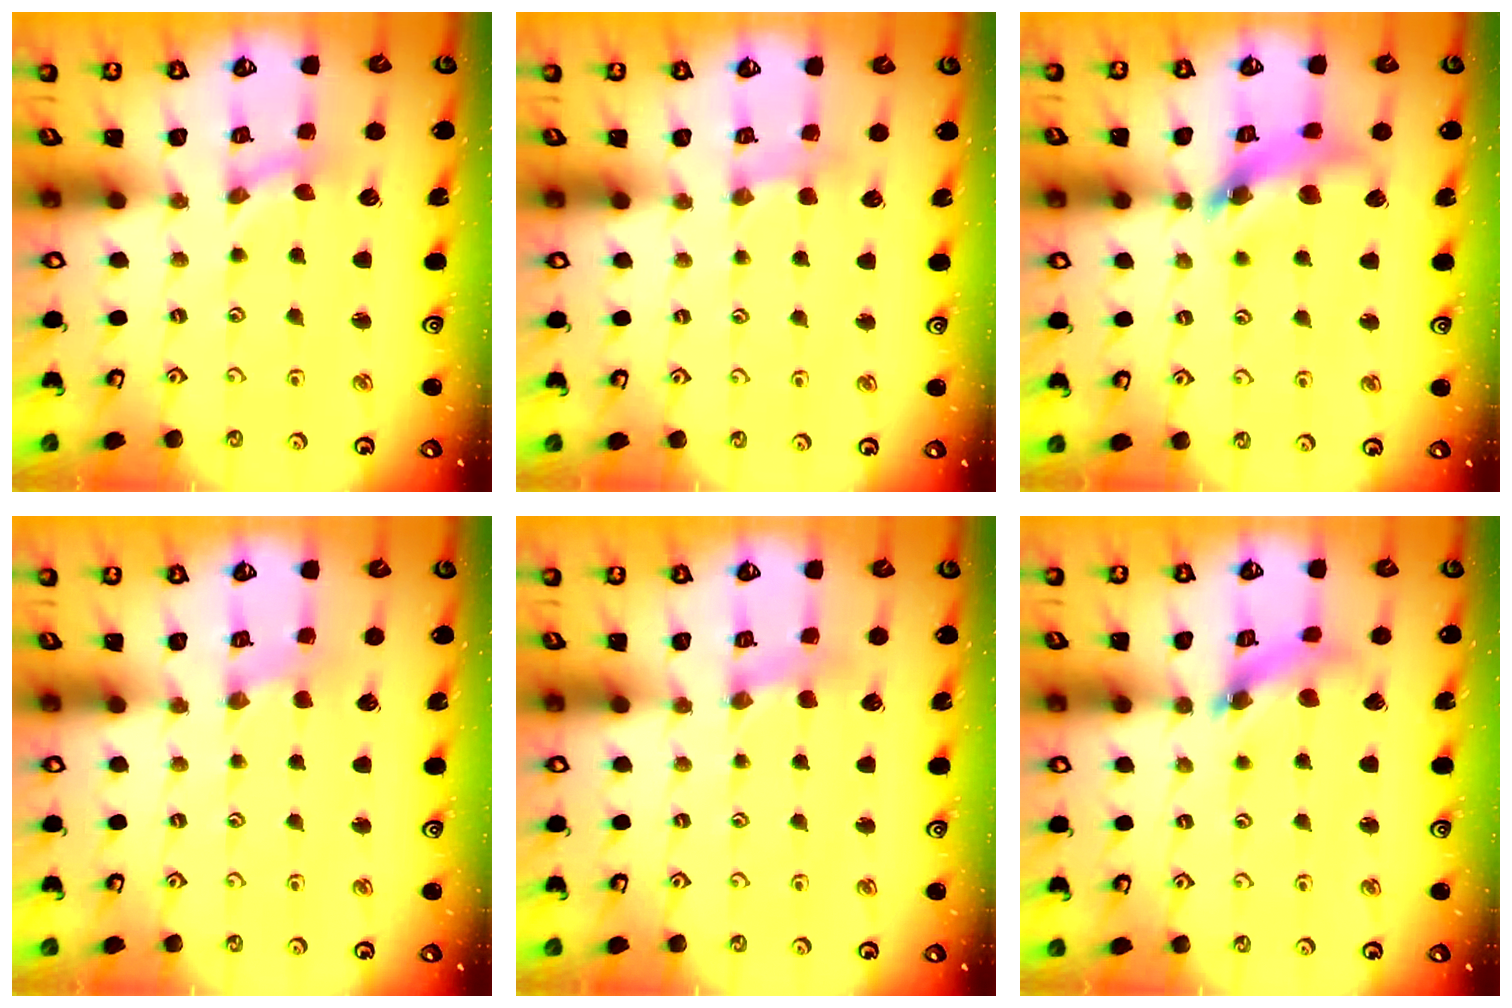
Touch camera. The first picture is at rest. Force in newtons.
{"total": 2.3, "press": 2.3, "slide": 0.3}
{"total": 10.7, "press": 10.6, "slide": 1.2}
{"total": 0.0}
{"total": 2.8, "press": 2.8, "slide": 0.4}
{"total": 7.7, "press": 7.6, "slide": 0.7}